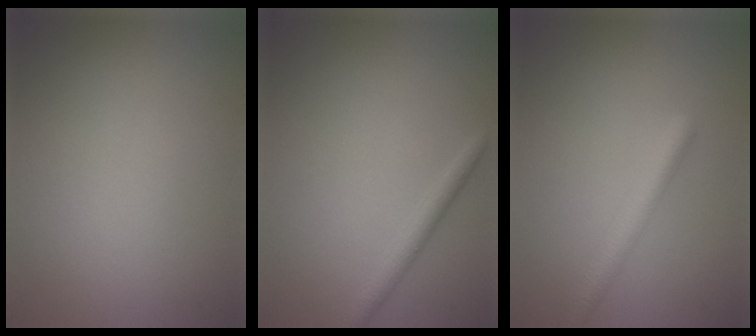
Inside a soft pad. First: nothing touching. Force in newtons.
{"total": 1.9, "press": 1.9, "slide": 0.1}
{"total": 2.8, "press": 2.8, "slide": 0.2}